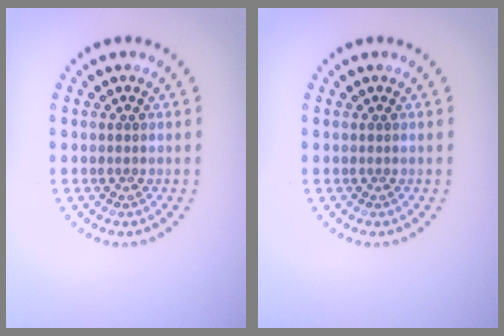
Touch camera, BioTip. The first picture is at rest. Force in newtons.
{"total": 0.0}